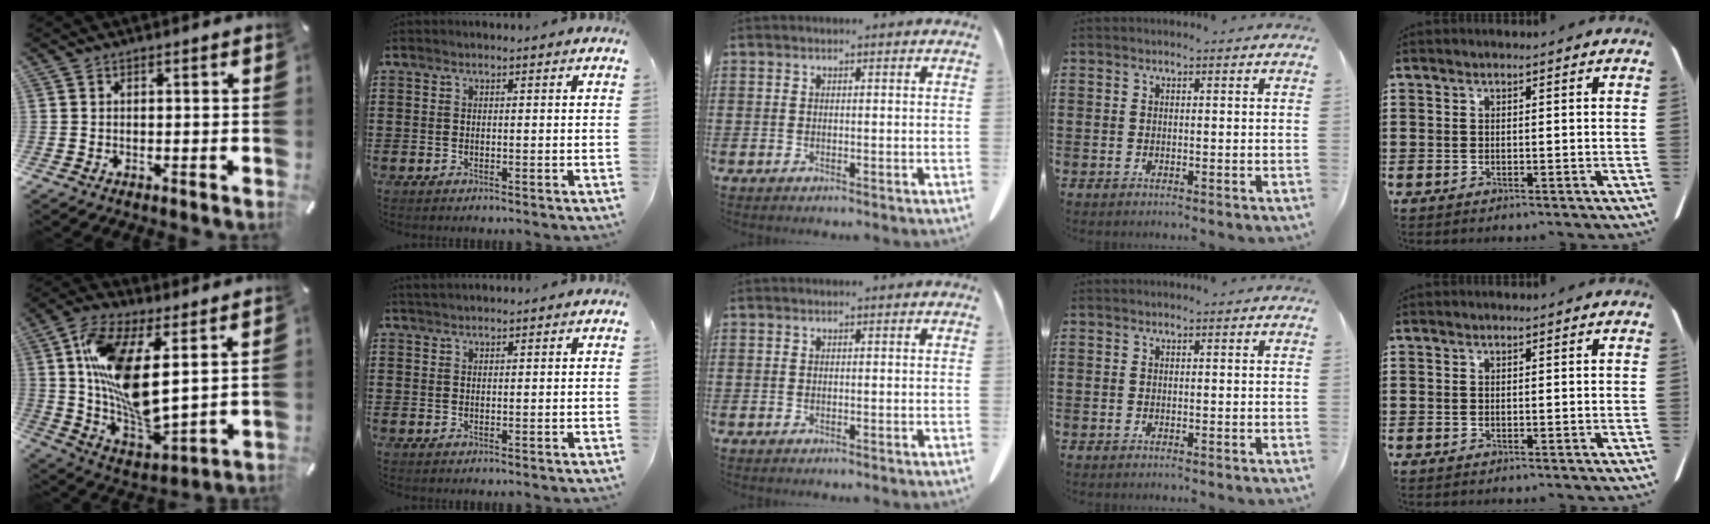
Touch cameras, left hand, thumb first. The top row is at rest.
{"thumb": {"total": 16.9, "force": [5.9, 7.3, 14.1], "torque": [-0.292, -0.035, 0.104]}, "index": {"total": 1.2, "force": [1.2, 0.1, 0.3], "torque": [-0.008, 0.001, 0.022]}}